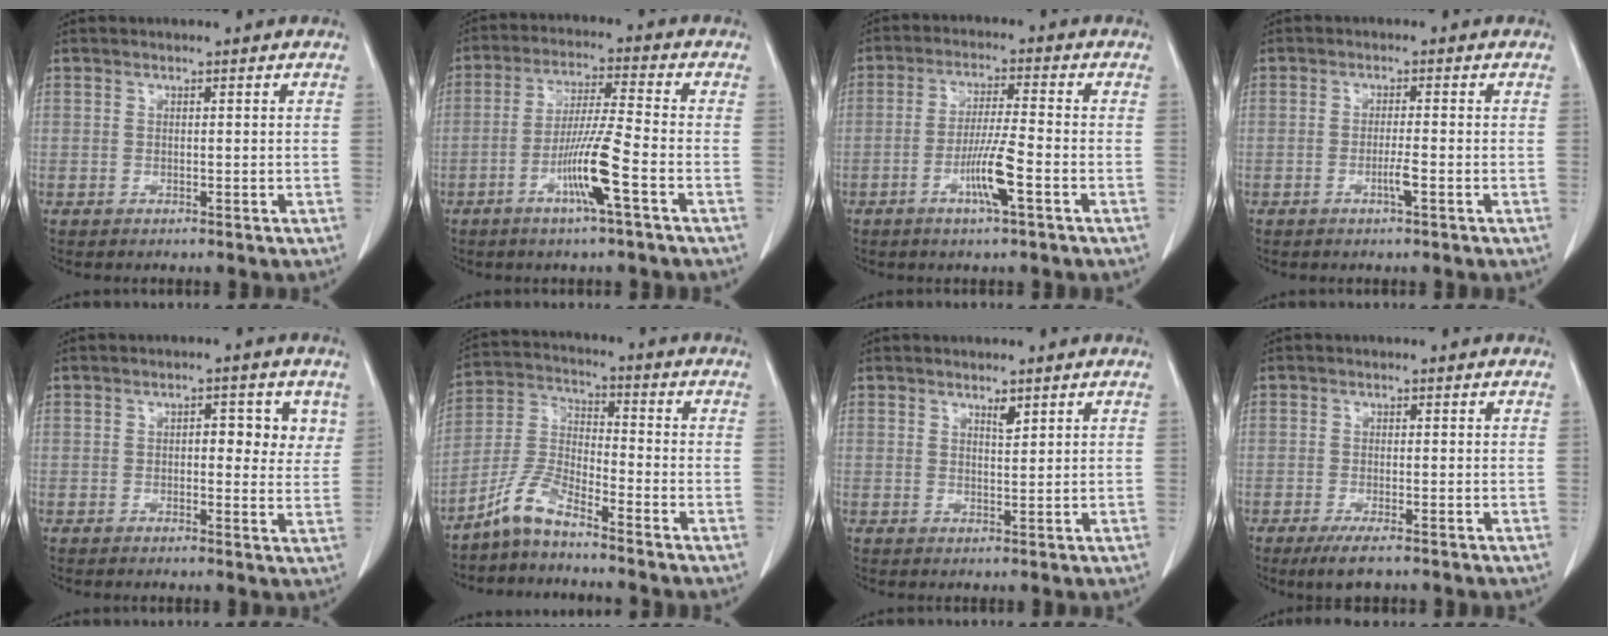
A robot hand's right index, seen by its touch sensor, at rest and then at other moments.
{"total": 9.0, "force": [-3.7, -0.7, 8.2], "torque": [-0.158, -0.008, -0.074]}
{"total": 6.9, "force": [-2.8, -0.2, 6.3], "torque": [-0.122, -0.007, -0.054]}
{"total": 2.7, "force": [-1.2, -0.3, 2.4], "torque": [-0.048, -0.003, -0.024]}
{"total": 5.4, "force": [1.6, 2.7, 4.4], "torque": [-0.042, 0.007, 0.018]}
{"total": 6.7, "force": [-5.6, 1.2, 3.4], "torque": [-0.089, -0.003, -0.120]}
{"total": 1.5, "force": [1.1, 0.3, 1.0], "torque": [-0.018, -0.005, 0.020]}
{"total": 3.6, "force": [-2.4, 0.4, 2.6], "torque": [-0.047, -0.011, -0.042]}